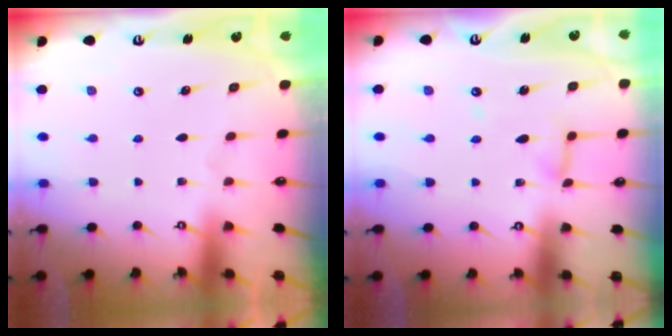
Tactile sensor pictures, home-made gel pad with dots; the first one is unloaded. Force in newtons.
{"total": 6.4, "press": 6.3, "slide": 0.5}